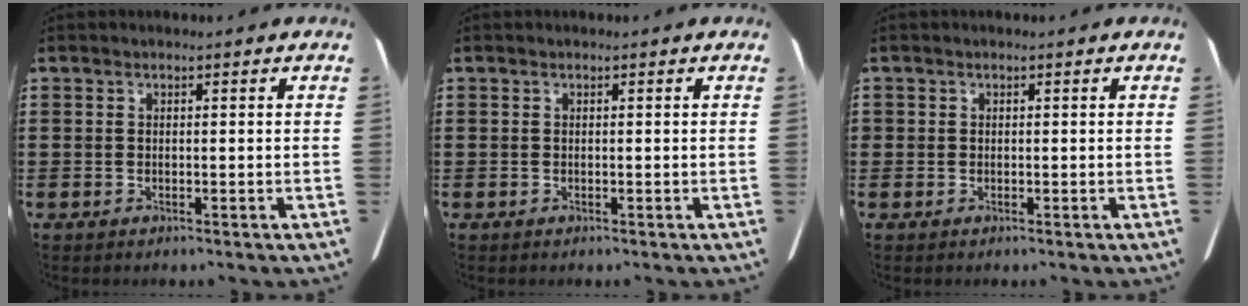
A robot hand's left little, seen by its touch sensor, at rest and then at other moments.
{"total": 0.0}
{"total": 0.6, "force": [0.1, 0.6, 0.2], "torque": [-0.005, 0.005, 0.002]}